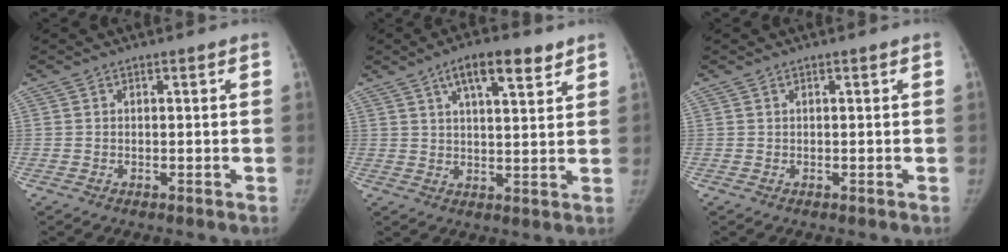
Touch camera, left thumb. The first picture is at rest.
{"total": 9.2, "force": [5.4, 3.1, 6.8], "torque": [-0.093, -0.019, 0.085]}
{"total": 0.0}